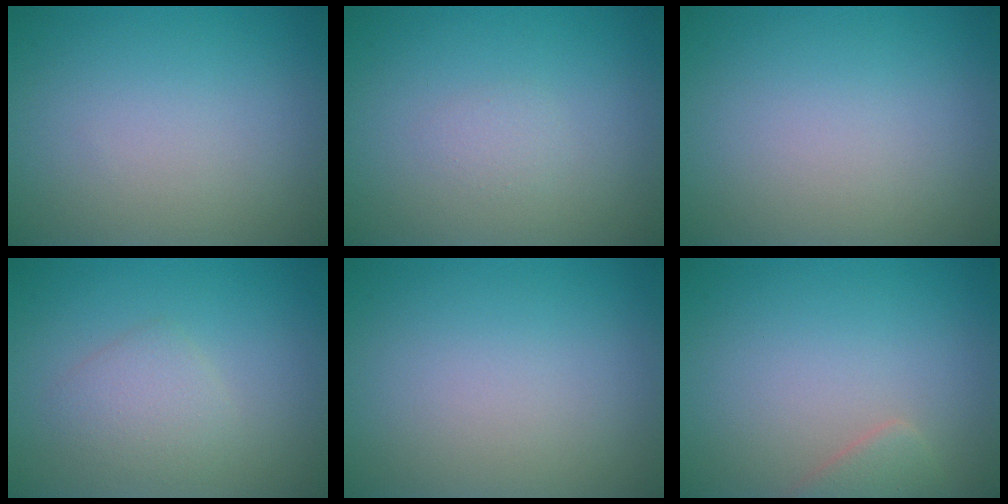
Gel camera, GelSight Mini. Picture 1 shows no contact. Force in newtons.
{"total": 0.8, "press": 0.8, "slide": 0.1}
{"total": 0.0}
{"total": 2.2, "press": 2.2, "slide": 0.1}
{"total": 0.0}
{"total": 1.8, "press": 1.8, "slide": 0.1}